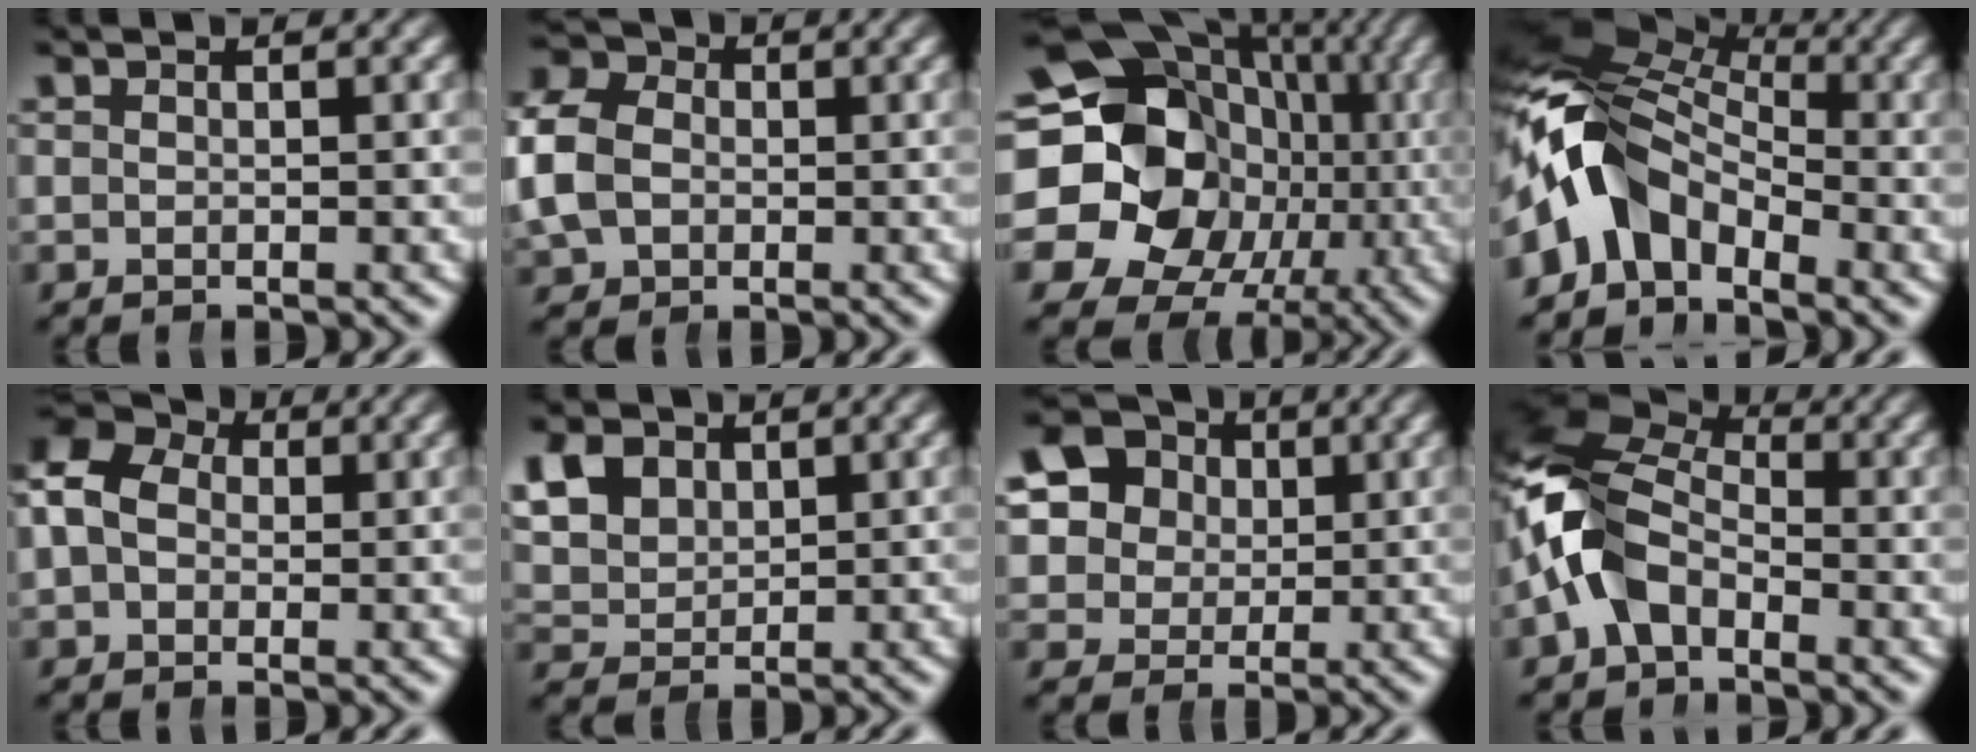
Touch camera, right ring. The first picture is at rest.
{"total": 6.8, "force": [0.7, 6.1, 3.0], "torque": [-0.077, 0.002, 0.007]}
{"total": 22.6, "force": [-0.2, 18.4, 13.0], "torque": [-0.246, -0.058, 0.002]}
{"total": 12.2, "force": [1.5, 8.9, 8.2], "torque": [-0.168, 0.000, 0.013]}
{"total": 10.6, "force": [2.6, 8.9, 5.0], "torque": [-0.102, 0.032, 0.012]}
{"total": 6.4, "force": [2.0, 5.4, 2.8], "torque": [-0.070, 0.000, 0.036]}
{"total": 13.8, "force": [3.8, 12.0, 5.6], "torque": [-0.148, -0.010, 0.052]}
{"total": 8.7, "force": [1.0, 6.1, 6.2], "torque": [-0.153, -0.006, 0.018]}